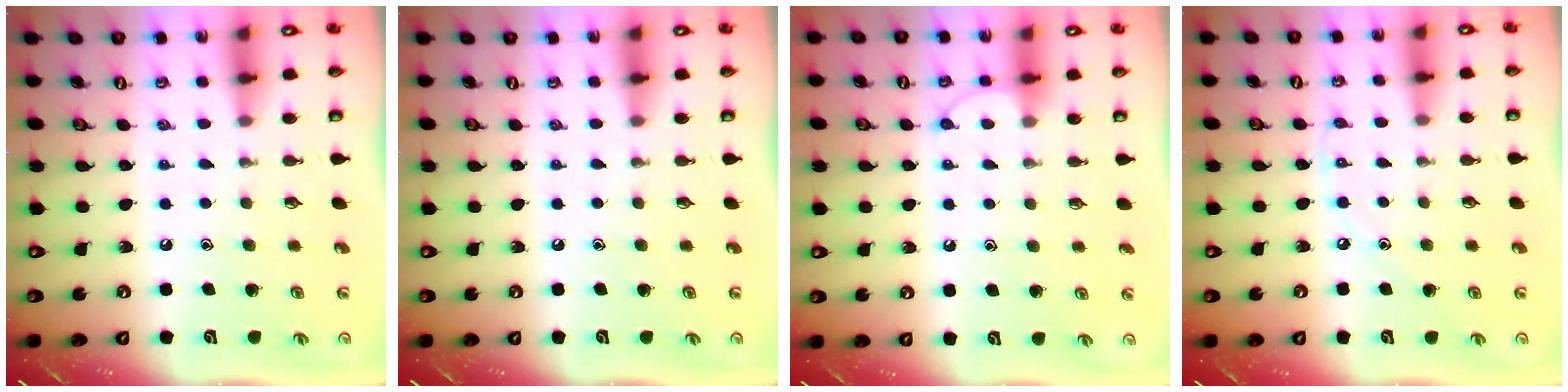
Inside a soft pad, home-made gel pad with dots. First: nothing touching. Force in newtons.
{"total": 0.0}
{"total": 5.8, "press": 5.8, "slide": 0.6}
{"total": 4.2, "press": 4.1, "slide": 0.6}